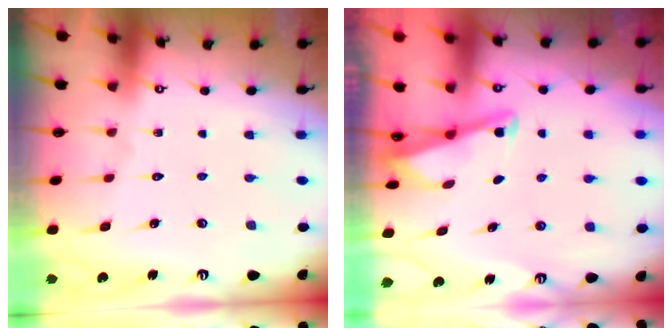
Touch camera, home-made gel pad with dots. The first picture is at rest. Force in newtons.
{"total": 2.8, "press": 2.8, "slide": 0.4}